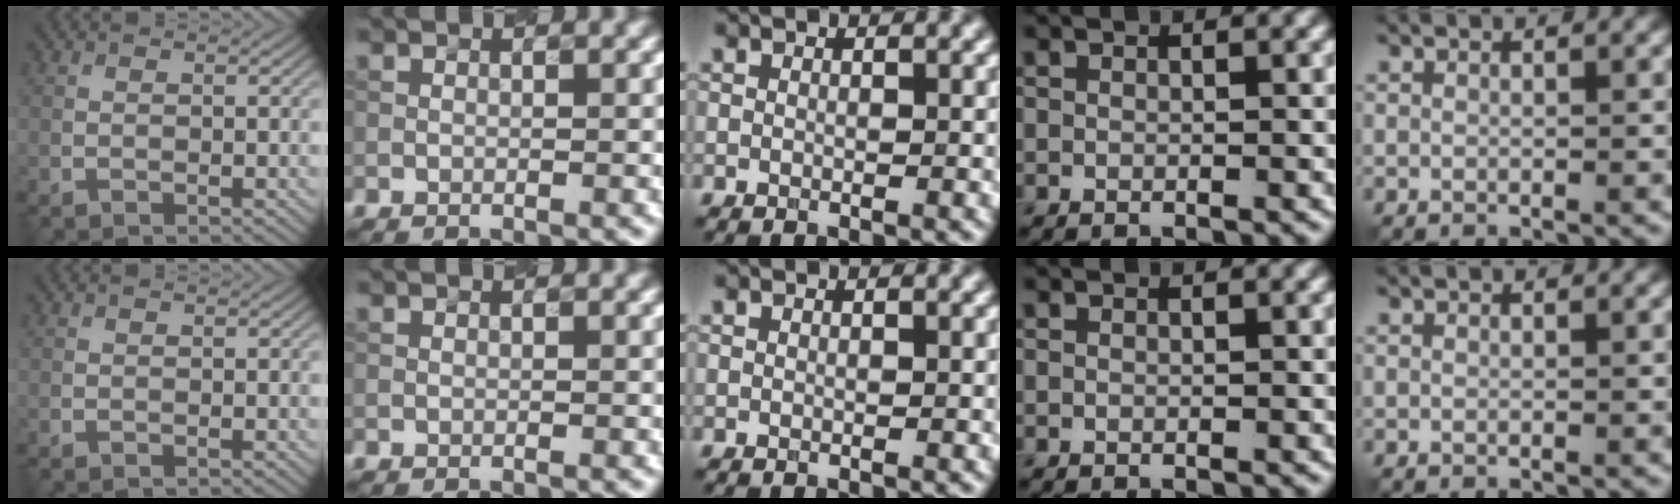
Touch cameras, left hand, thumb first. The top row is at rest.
{}